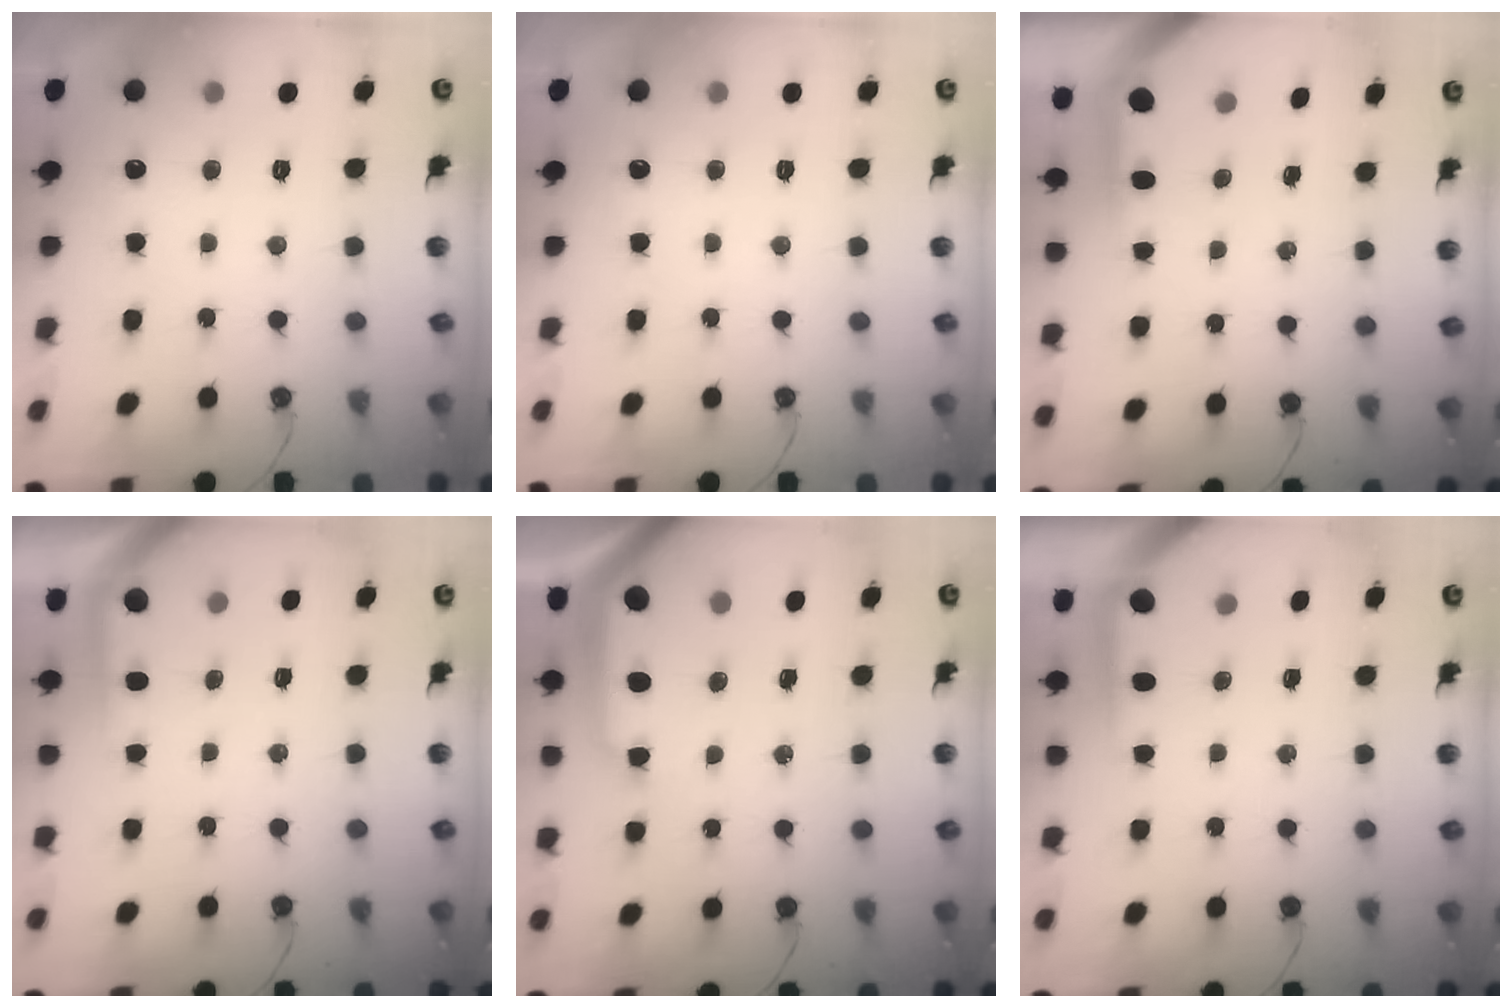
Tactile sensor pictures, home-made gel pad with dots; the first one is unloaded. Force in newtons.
{"total": 0.0}
{"total": 3.6, "press": 3.6, "slide": 0.3}
{"total": 1.9, "press": 1.9, "slide": 0.2}
{"total": 10.5, "press": 10.4, "slide": 1.1}
{"total": 3.6, "press": 3.5, "slide": 0.4}